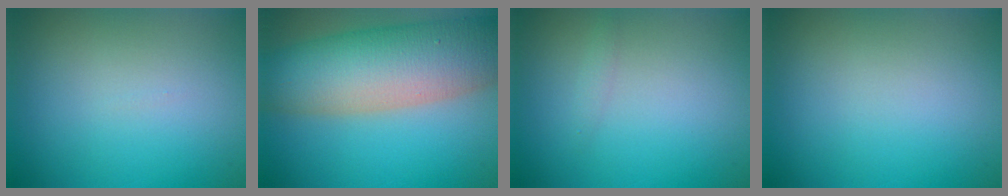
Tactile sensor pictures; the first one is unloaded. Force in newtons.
{"total": 11.8, "press": 11.8, "slide": 0.6}
{"total": 0.6, "press": 0.6, "slide": 0.0}
{"total": 0.0}